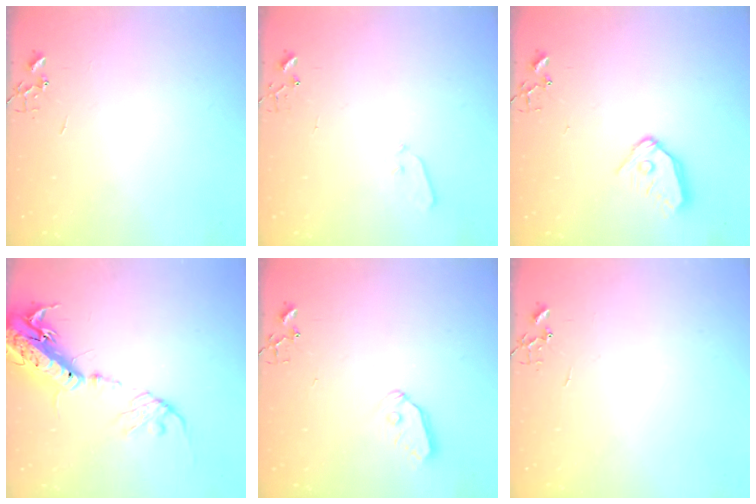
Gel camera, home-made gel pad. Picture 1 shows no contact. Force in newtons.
{"total": 4.0, "press": 3.9, "slide": 0.6}
{"total": 10.7, "press": 10.6, "slide": 1.1}
{"total": 19.6, "press": 19.1, "slide": 4.3}
{"total": 7.4, "press": 7.4, "slide": 0.5}
{"total": 0.0}